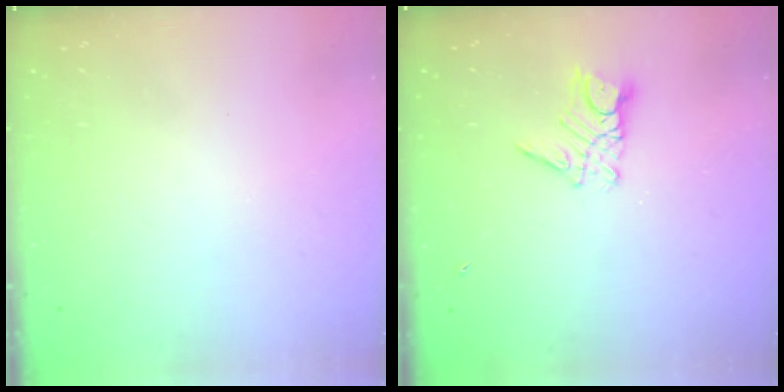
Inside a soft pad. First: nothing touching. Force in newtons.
{"total": 9.3, "press": 9.3, "slide": 0.8}